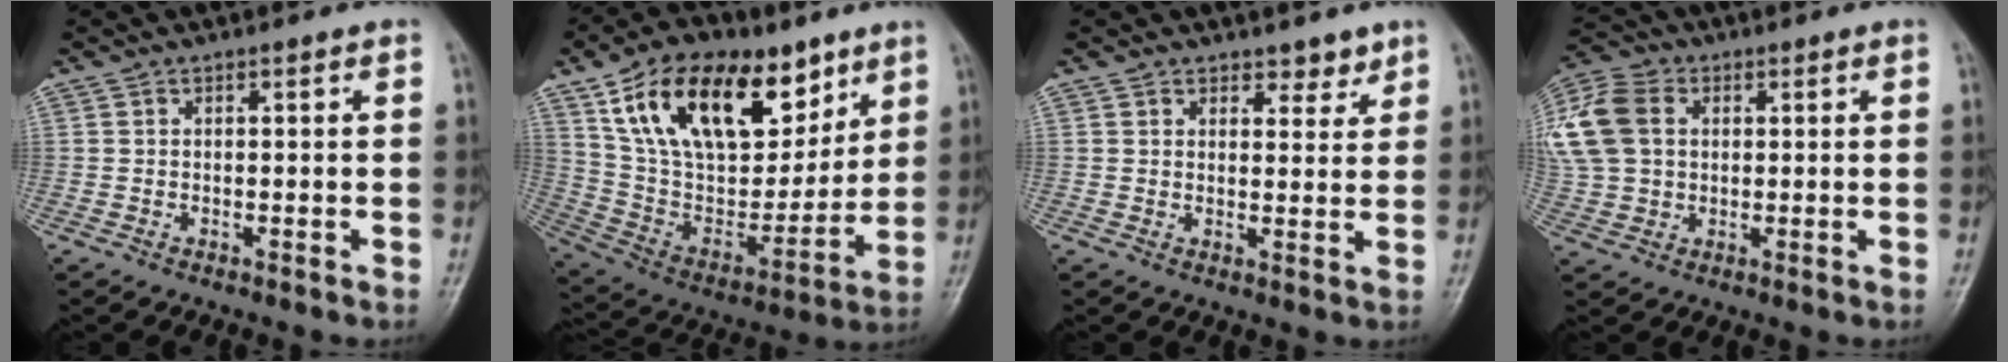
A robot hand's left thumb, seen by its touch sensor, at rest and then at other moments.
{"total": 27.5, "force": [13.9, 15.2, 18.2], "torque": [-0.280, -0.023, 0.250]}
{"total": 3.4, "force": [2.6, 2.0, 1.0], "torque": [0.012, -0.017, 0.037]}
{"total": 22.7, "force": [5.5, 17.7, 13.2], "torque": [-0.352, 0.066, 0.116]}